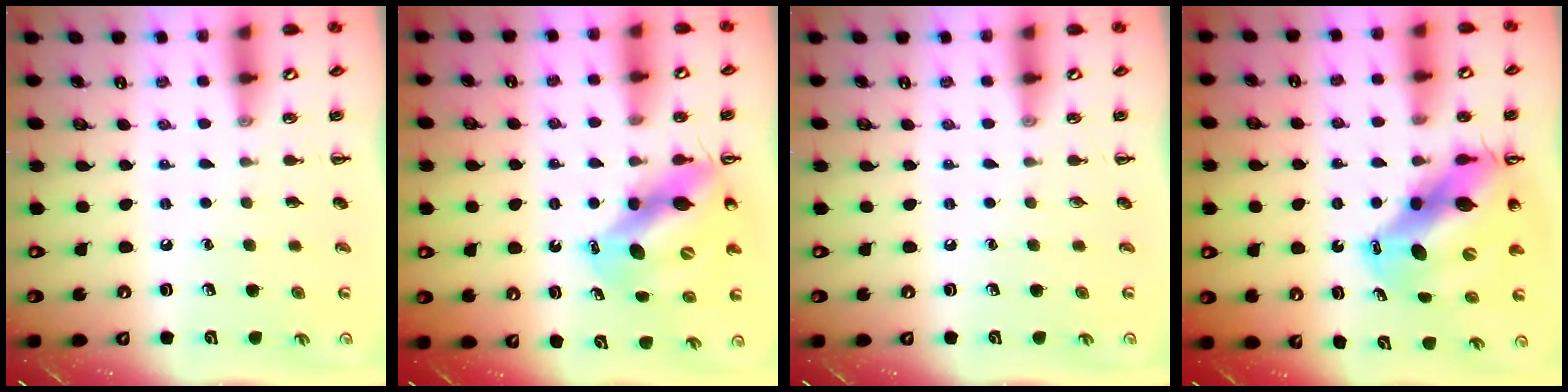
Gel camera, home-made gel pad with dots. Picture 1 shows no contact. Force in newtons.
{"total": 9.9, "press": 9.7, "slide": 2.0}
{"total": 0.0}
{"total": 14.9, "press": 14.2, "slide": 4.6}